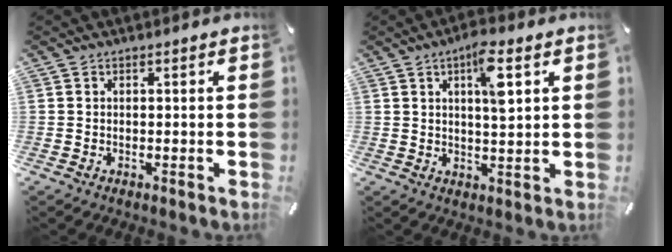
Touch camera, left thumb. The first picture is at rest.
{"total": 7.6, "force": [3.0, 2.0, 6.7], "torque": [-0.106, -0.010, 0.044]}